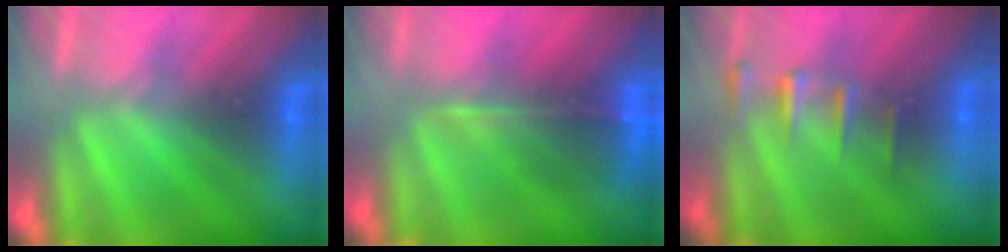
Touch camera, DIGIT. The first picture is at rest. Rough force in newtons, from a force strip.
{"total": 7.3}
{"total": 2.3}